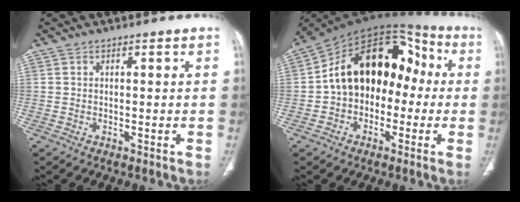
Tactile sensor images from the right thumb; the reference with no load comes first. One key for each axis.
{"total": 18.6, "fx": -0.4, "fy": 13.1, "fz": 13.2, "tx": -0.159, "ty": 0.062, "tz": -0.019}